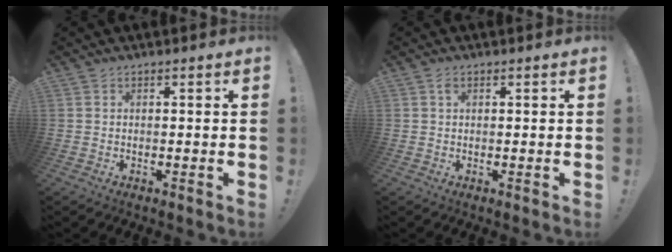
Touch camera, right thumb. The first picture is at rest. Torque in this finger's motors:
{"motor_torque": [0.28, 0.03, 0.14, -0.05, 0.00]}